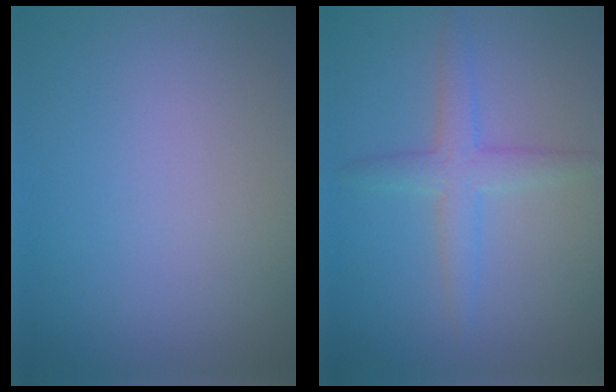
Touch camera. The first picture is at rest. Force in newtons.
{"total": 2.9, "press": 2.9, "slide": 0.1}